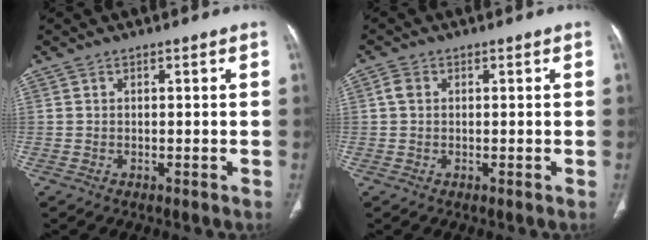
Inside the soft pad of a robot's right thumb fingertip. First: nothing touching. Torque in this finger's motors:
{"motor_torque": [0.58, 0.12, 0.23, -0.11, 0.13]}